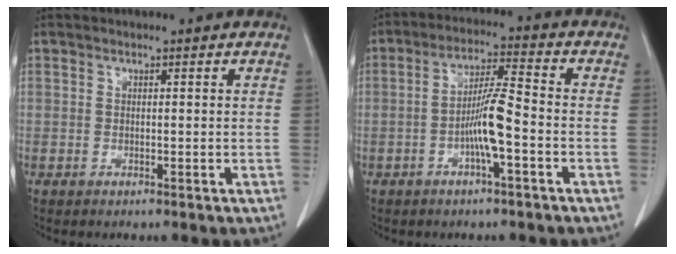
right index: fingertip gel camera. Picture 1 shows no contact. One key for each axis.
{"total": 7.6, "fx": -2.4, "fy": 0.9, "fz": 7.1, "tx": -0.144, "ty": 0.012, "tz": -0.043}